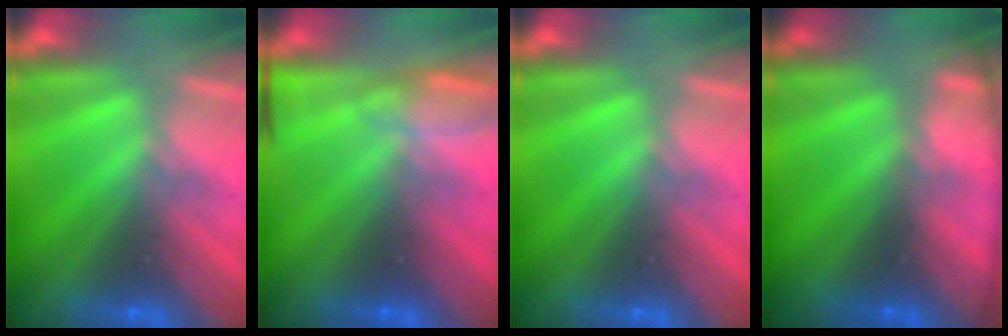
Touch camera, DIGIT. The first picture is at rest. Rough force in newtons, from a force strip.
{"total": 5.0}
{"total": 0.0}
{"total": 7.9}